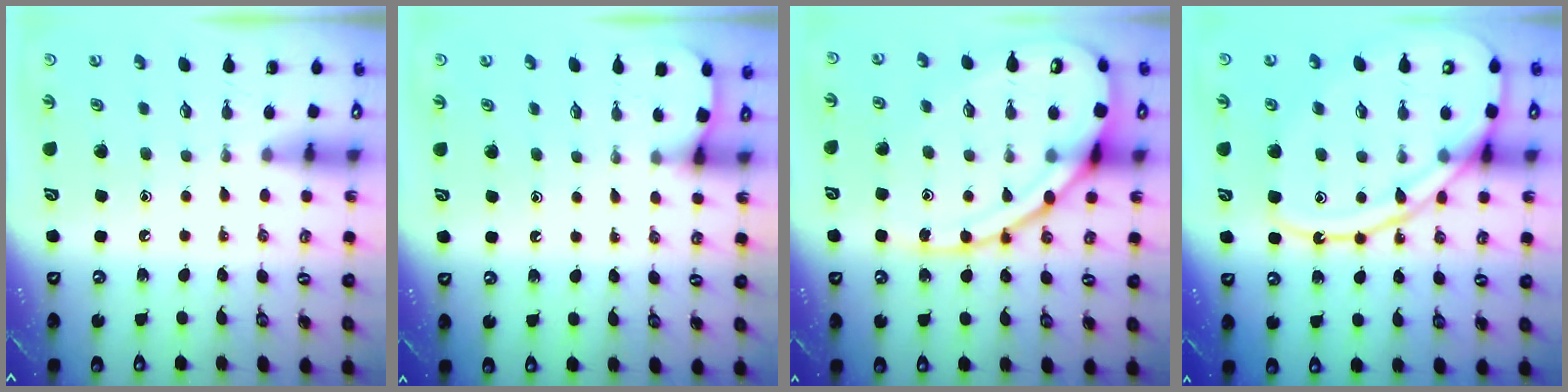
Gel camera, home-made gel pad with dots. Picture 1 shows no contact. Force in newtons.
{"total": 2.6, "press": 2.6, "slide": 0.2}
{"total": 16.4, "press": 16.3, "slide": 1.5}
{"total": 15.3, "press": 15.3, "slide": 1.5}